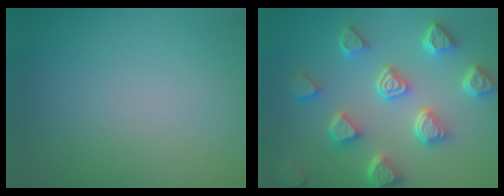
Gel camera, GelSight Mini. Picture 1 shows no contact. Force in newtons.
{"total": 6.8, "press": 5.5, "slide": 4.0}